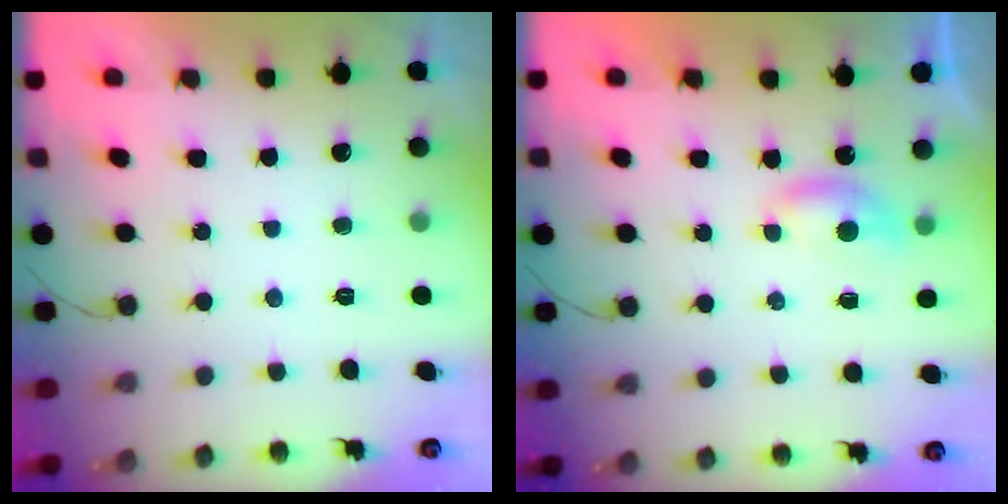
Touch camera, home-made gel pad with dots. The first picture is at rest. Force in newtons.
{"total": 3.8, "press": 3.8, "slide": 0.2}